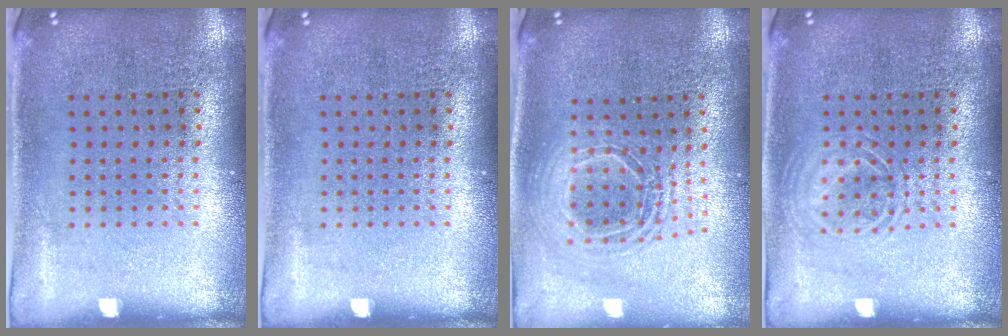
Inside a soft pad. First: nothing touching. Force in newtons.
{"total": 0.0}
{"total": 1.9, "press": 1.6, "slide": 1.0}
{"total": 1.8, "press": 1.8, "slide": 0.3}